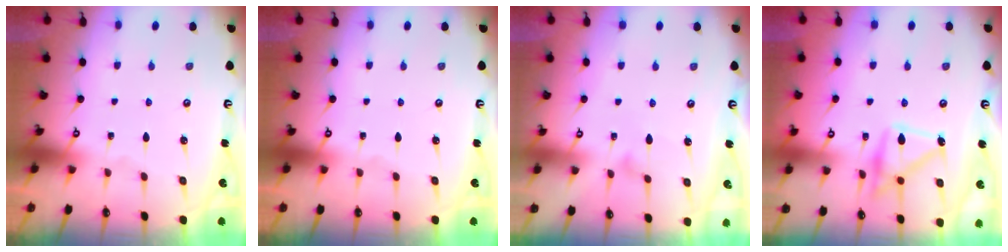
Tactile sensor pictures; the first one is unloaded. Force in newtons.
{"total": 0.0}
{"total": 6.2, "press": 6.2, "slide": 0.4}
{"total": 17.5, "press": 17.4, "slide": 1.2}